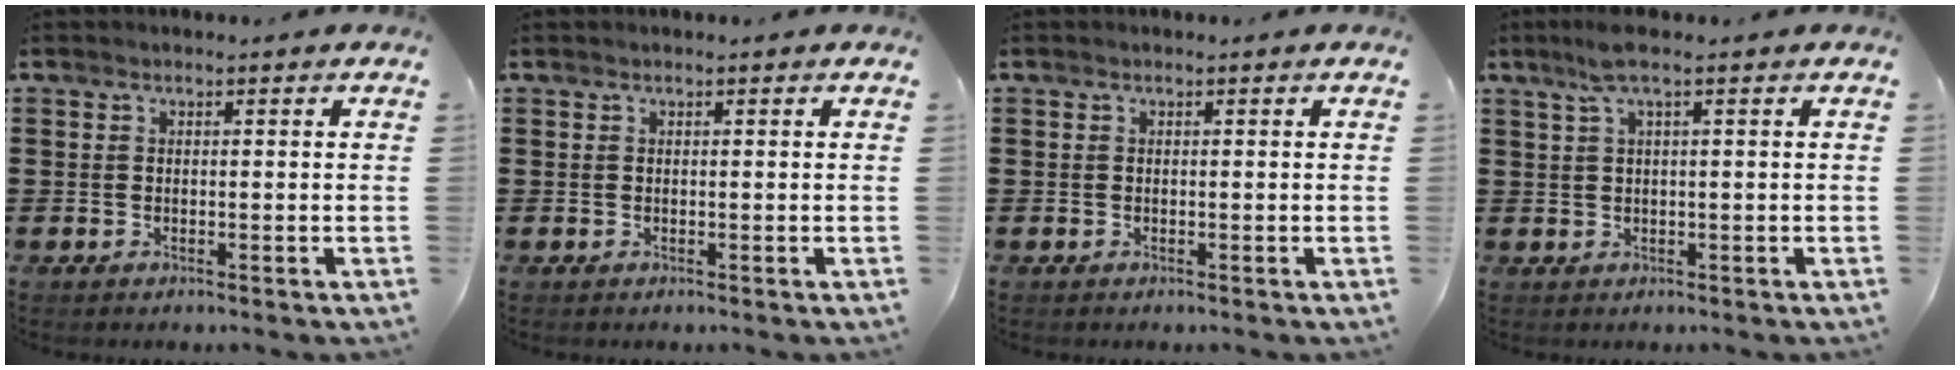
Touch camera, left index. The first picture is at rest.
{"total": 0.0}
{"total": 0.0}
{"total": 3.2, "force": [1.5, 0.1, 2.8], "torque": [-0.063, -0.002, 0.024]}